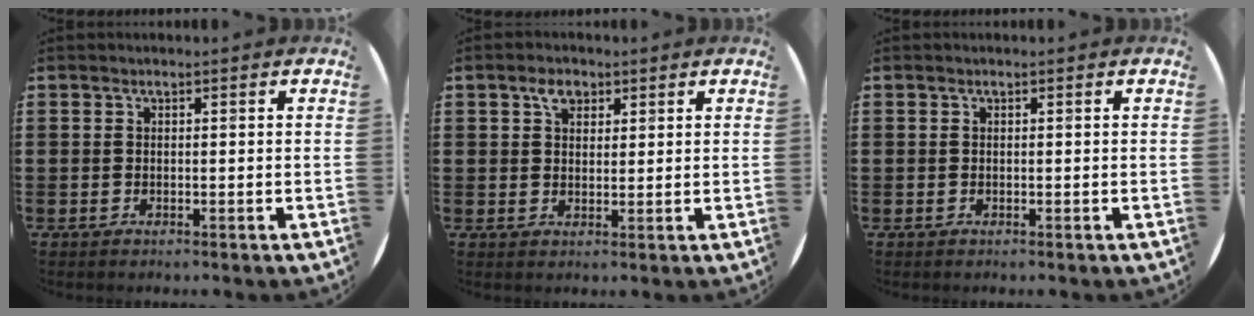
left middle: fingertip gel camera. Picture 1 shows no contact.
{"total": 2.9, "force": [1.9, 1.7, 1.4], "torque": [-0.014, 0.000, 0.032]}
{"total": 0.0}